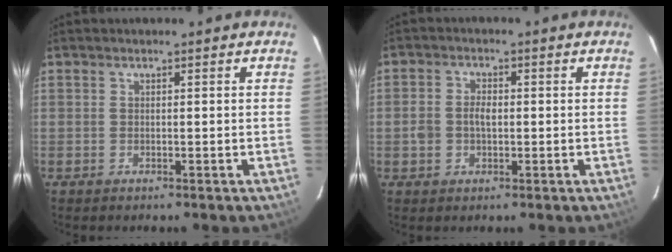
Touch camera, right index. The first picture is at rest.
{"total": 3.7, "force": [-0.5, 2.6, 2.5], "torque": [-0.048, 0.007, -0.008]}